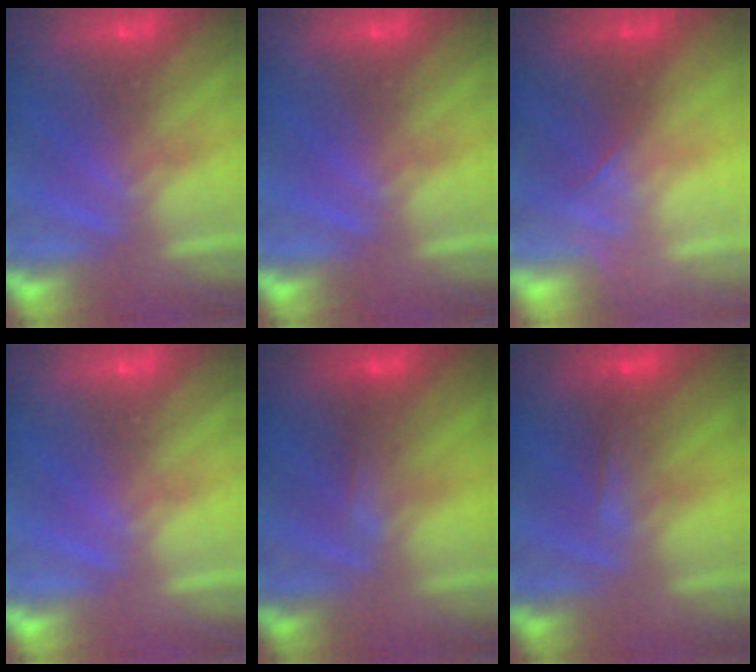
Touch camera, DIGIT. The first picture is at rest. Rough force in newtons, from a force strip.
{"total": 0.0}
{"total": 1.9}
{"total": 0.0}
{"total": 4.5}
{"total": 3.6}